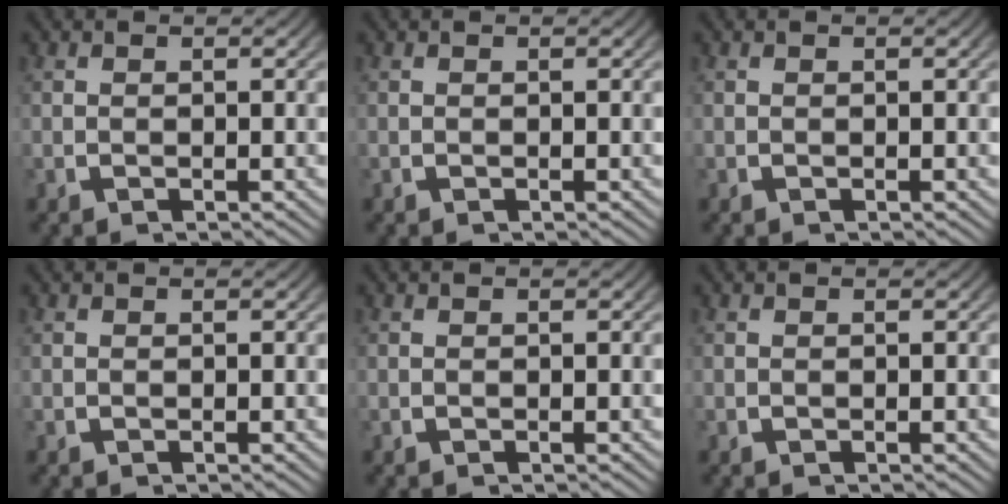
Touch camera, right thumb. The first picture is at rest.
{"total": 0.0}
{"total": 0.0}
{"total": 0.0}
{"total": 0.0}
{"total": 0.0}